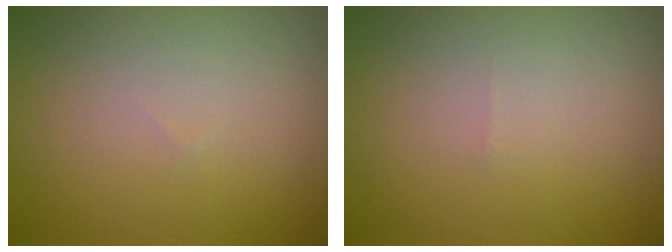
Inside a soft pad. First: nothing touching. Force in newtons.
{"total": 0.0}